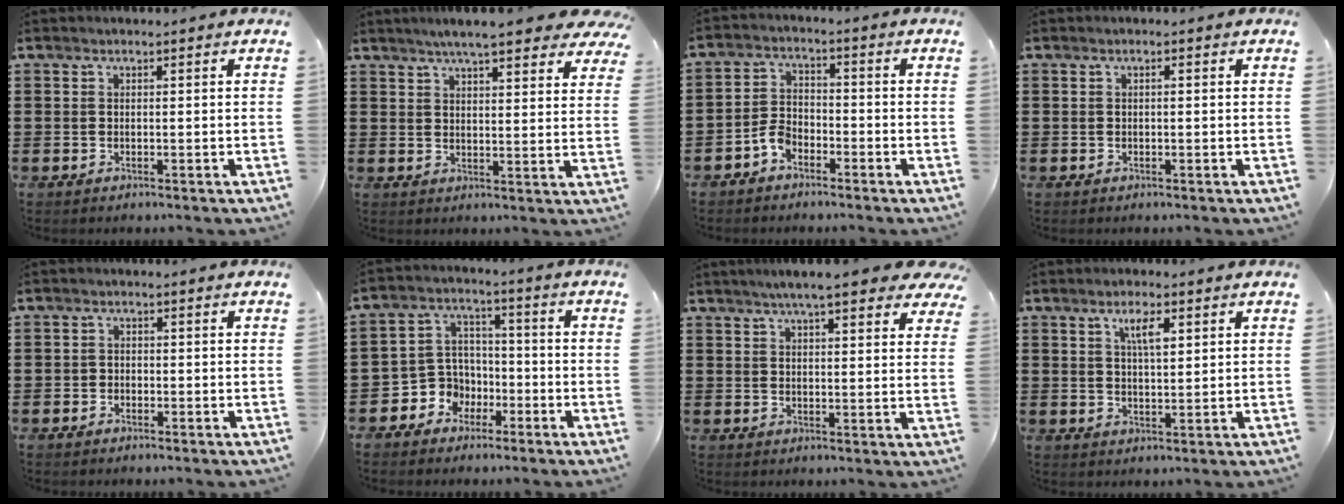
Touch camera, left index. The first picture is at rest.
{"total": 7.0, "force": [6.0, 0.6, 3.7], "torque": [-0.073, -0.018, 0.103]}
{"total": 3.6, "force": [-2.6, 1.9, 1.6], "torque": [-0.047, 0.004, -0.055]}
{"total": 0.6, "force": [0.0, 0.1, 0.5], "torque": [-0.010, -0.001, 0.001]}
{"total": 1.0, "force": [-0.7, 0.7, 0.1], "torque": [-0.005, 0.002, -0.017]}
{"total": 5.9, "force": [-2.8, 5.1, 1.0], "torque": [-0.048, 0.004, -0.057]}
{"total": 7.0, "force": [5.7, 0.6, 3.9], "torque": [-0.076, -0.012, 0.099]}
{"total": 4.4, "force": [2.3, 1.4, 3.5], "torque": [-0.059, 0.002, 0.035]}